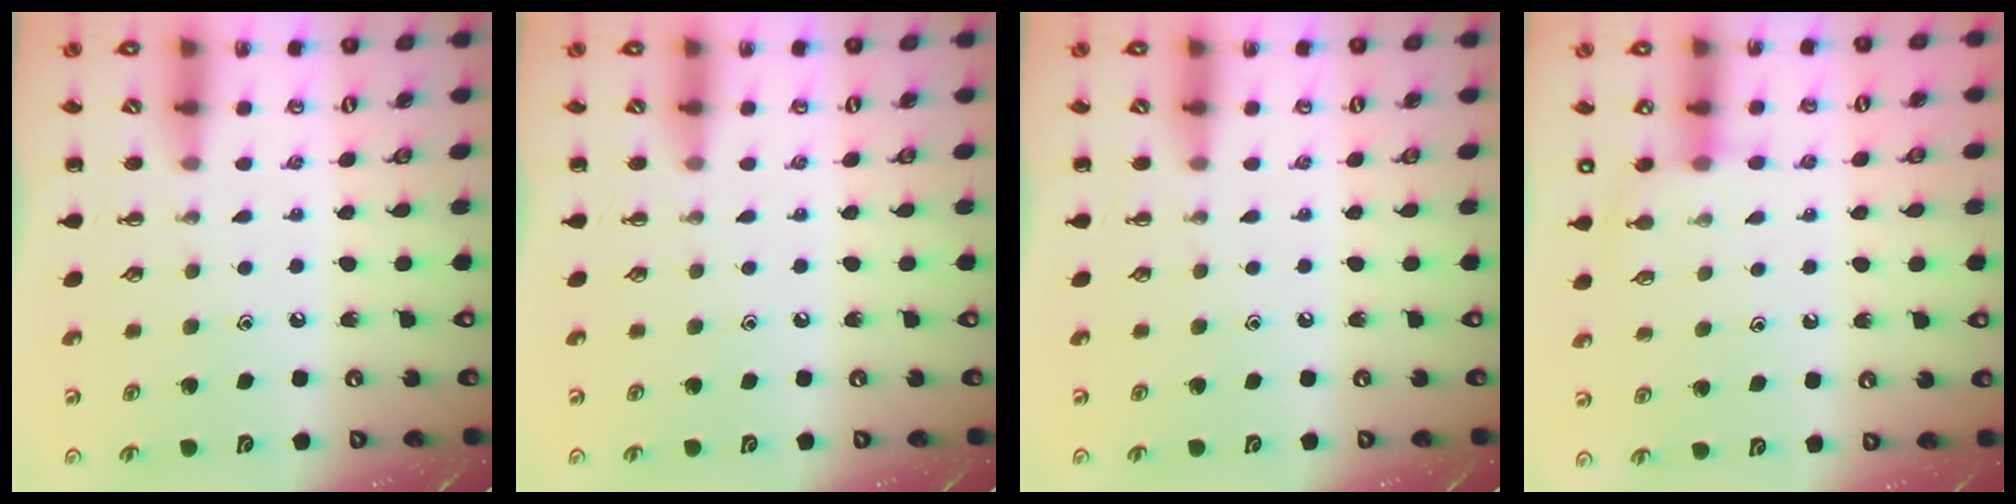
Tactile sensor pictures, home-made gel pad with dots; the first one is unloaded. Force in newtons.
{"total": 0.0}
{"total": 0.0}
{"total": 6.2, "press": 6.1, "slide": 1.3}